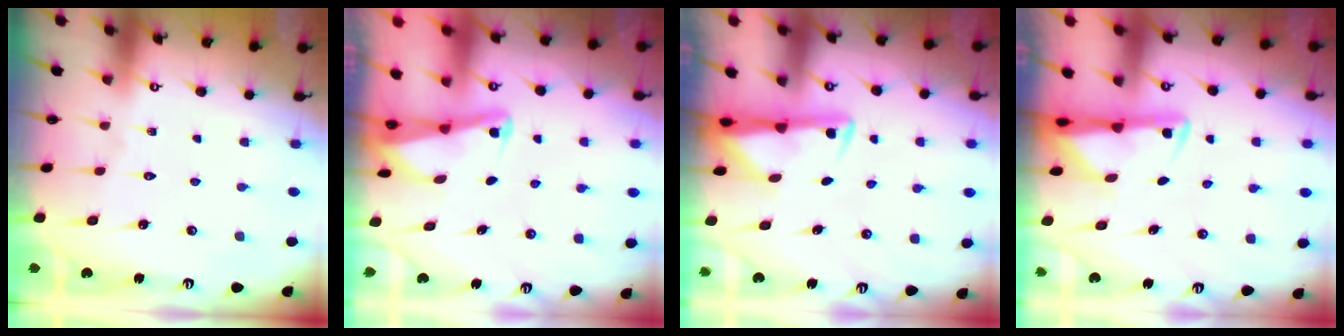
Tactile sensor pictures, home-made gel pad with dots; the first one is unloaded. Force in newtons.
{"total": 2.1, "press": 2.1, "slide": 0.3}
{"total": 2.9, "press": 2.8, "slide": 0.5}
{"total": 2.7, "press": 2.6, "slide": 0.7}